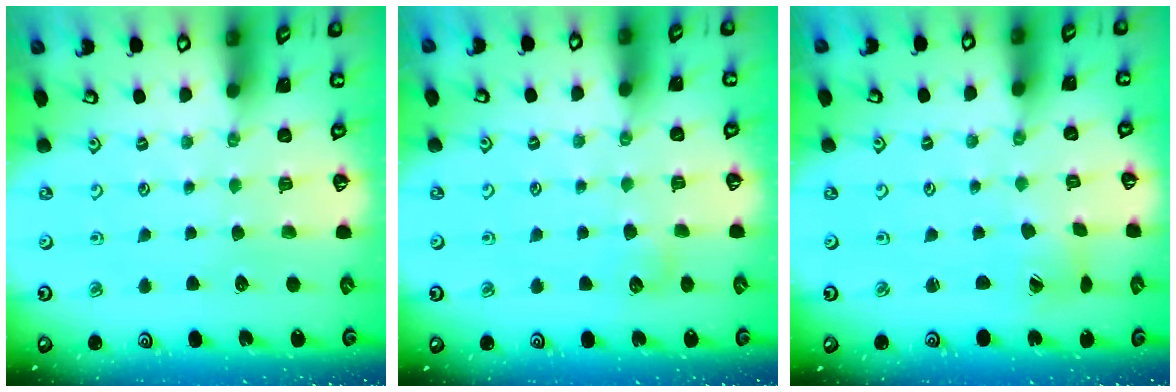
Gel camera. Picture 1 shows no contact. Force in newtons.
{"total": 4.3, "press": 4.2, "slide": 0.5}
{"total": 2.6, "press": 2.6, "slide": 0.3}